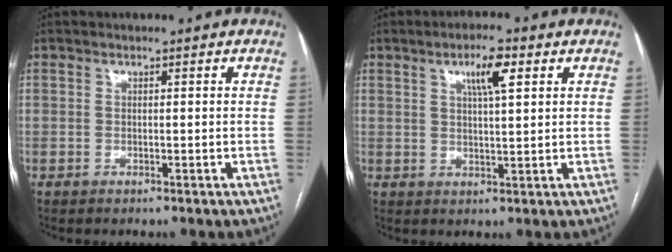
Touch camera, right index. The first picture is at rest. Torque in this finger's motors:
{"motor_torque": [0.70, 0.64, 0.16, 0.04]}